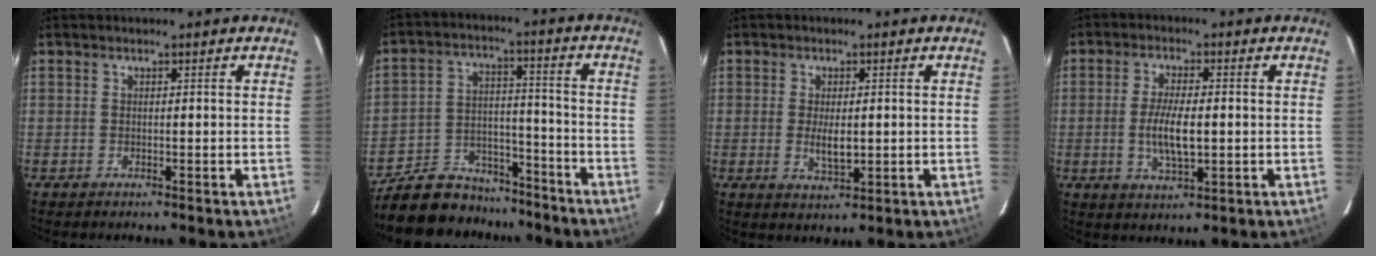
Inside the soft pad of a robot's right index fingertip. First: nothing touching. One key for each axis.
{"total": 16.9, "fx": -14.1, "fy": 7.7, "fz": 5.1, "tx": -0.129, "ty": 0.031, "tz": -0.207}
{"total": 4.4, "fx": -0.2, "fy": 1.9, "fz": 3.9, "tx": -0.072, "ty": -0.012, "tz": 0.000}
{"total": 7.1, "fx": -0.7, "fy": 2.5, "fz": 6.7, "tx": -0.133, "ty": -0.008, "tz": -0.011}